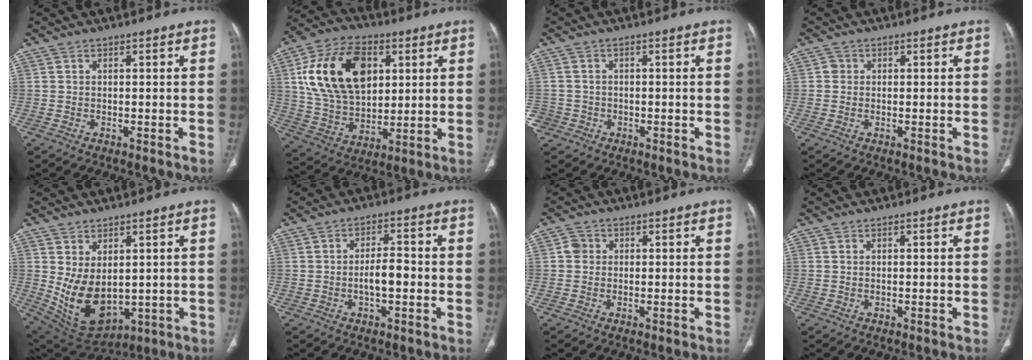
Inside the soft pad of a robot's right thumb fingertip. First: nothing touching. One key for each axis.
{"total": 21.4, "fx": 6.2, "fy": 13.8, "fz": 15.2, "tx": -0.250, "ty": -0.008, "tz": 0.115}
{"total": 3.1, "fx": -1.3, "fy": 2.8, "fz": 0.1, "tx": 0.008, "ty": 0.014, "tz": -0.025}
{"total": 1.3, "fx": 0.1, "fy": 1.2, "fz": 0.3, "tx": 0.002, "ty": 0.003, "tz": 0.000}
{"total": 12.3, "fx": 0.3, "fy": 7.9, "fz": 9.4, "tx": -0.149, "ty": -0.016, "tz": 0.044}
{"total": 4.9, "fx": -1.1, "fy": 2.1, "fz": 4.3, "tx": -0.070, "ty": 0.017, "tz": -0.021}
{"total": 2.3, "fx": 0.3, "fy": 2.1, "fz": 0.8, "tx": -0.003, "ty": 0.004, "tz": 0.002}
{"total": 0.0}